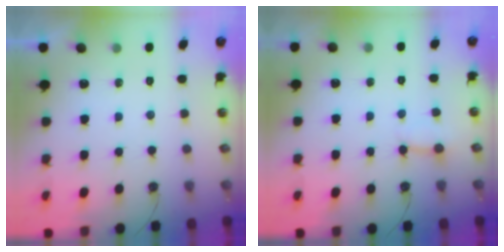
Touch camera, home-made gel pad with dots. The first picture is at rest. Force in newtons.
{"total": 3.9, "press": 3.9, "slide": 0.3}